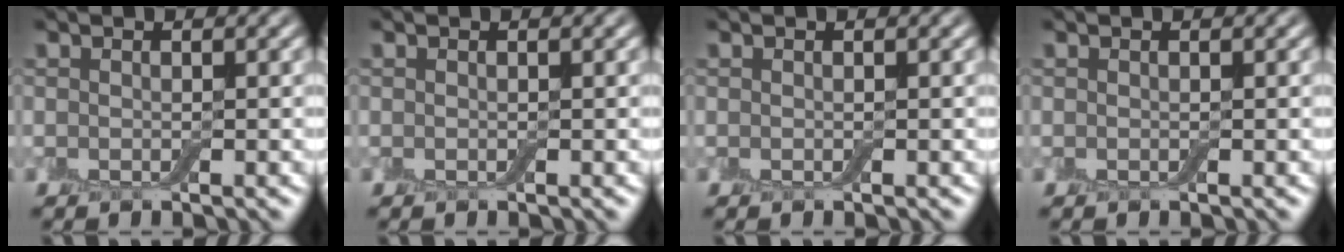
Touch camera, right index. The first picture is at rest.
{"total": 0.0}
{"total": 0.0}
{"total": 0.0}